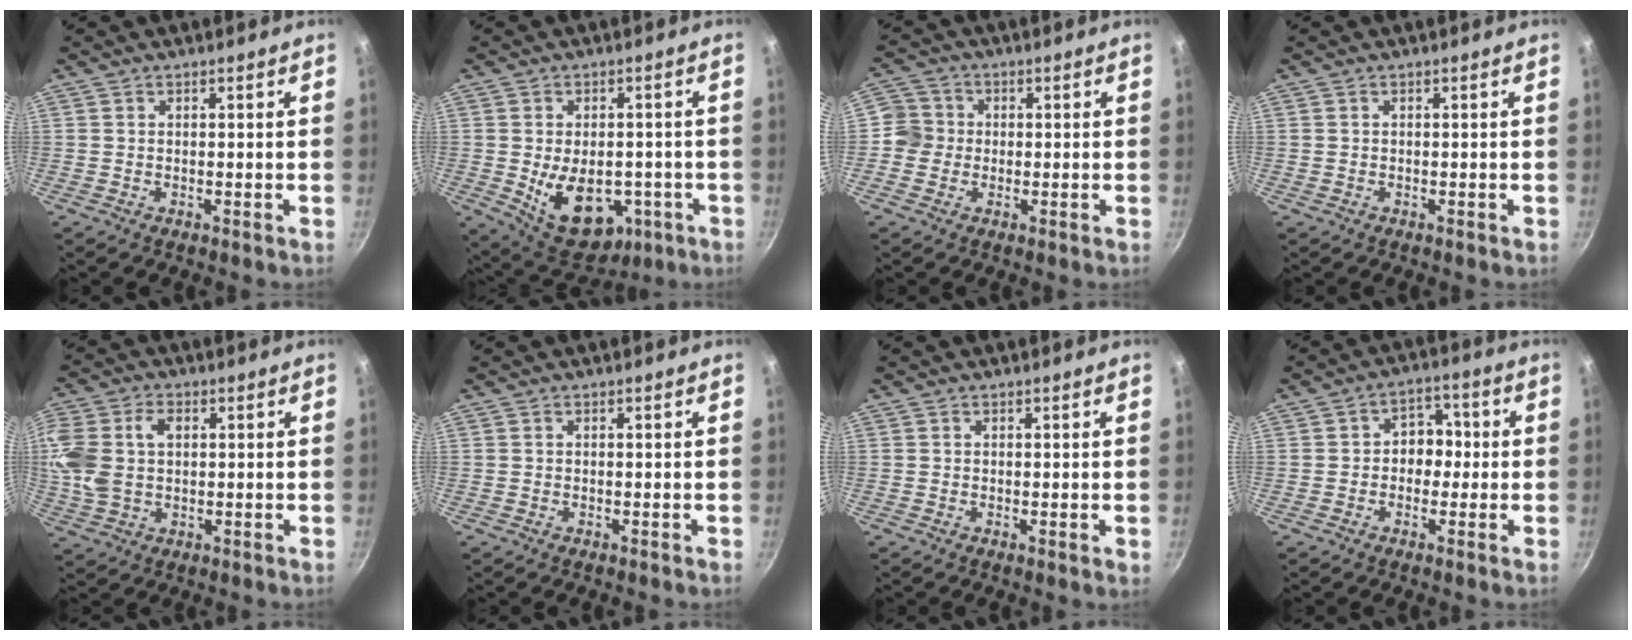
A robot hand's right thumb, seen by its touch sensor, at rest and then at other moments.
{"total": 14.0, "force": [-3.8, 9.0, 10.0], "torque": [-0.133, 0.007, -0.033]}
{"total": 5.4, "force": [-0.5, 5.2, 1.1], "torque": [0.001, 0.011, -0.019]}
{"total": 0.0}
{"total": 14.5, "force": [1.9, 9.9, 10.4], "torque": [-0.260, 0.015, 0.039]}
{"total": 0.0}
{"total": 1.1, "force": [-0.1, 0.2, 1.1], "torque": [-0.018, -0.005, -0.003]}
{"total": 6.0, "force": [-0.3, 4.7, 3.8], "torque": [-0.015, 0.020, -0.015]}